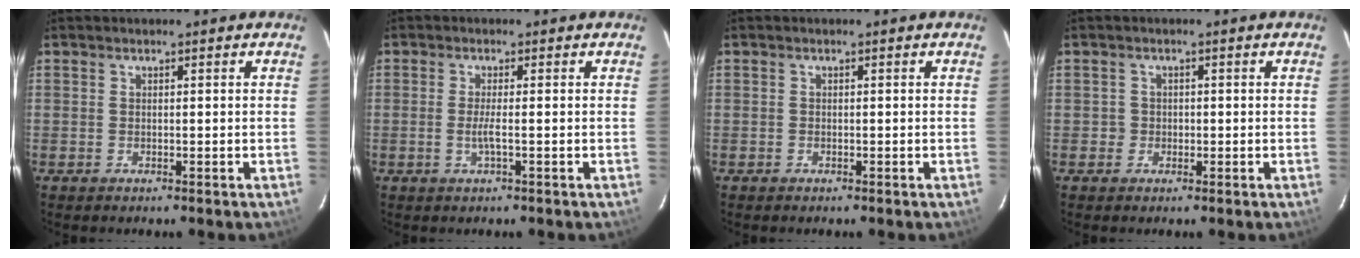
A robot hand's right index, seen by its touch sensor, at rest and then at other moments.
{"total": 2.3, "force": [-0.6, -0.3, 2.2], "torque": [-0.043, -0.003, -0.012]}
{"total": 0.5, "force": [-0.4, 0.3, 0.0], "torque": [0.000, 0.000, -0.009]}
{"total": 1.7, "force": [-0.6, 1.7, 0.0], "torque": [0.000, 0.005, -0.008]}